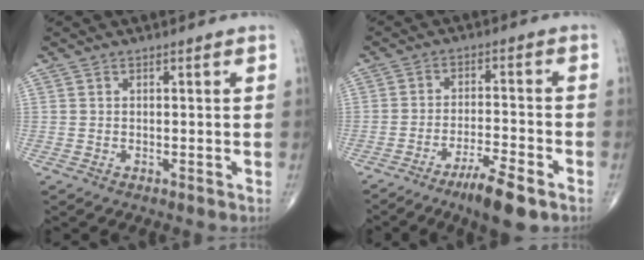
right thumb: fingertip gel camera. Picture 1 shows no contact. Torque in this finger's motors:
{"motor_torque": [2.13, 2.67, 0.24, 0.04, 0.25]}